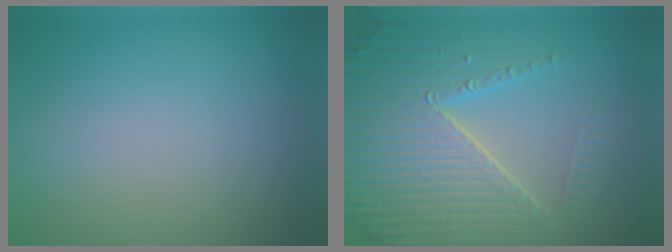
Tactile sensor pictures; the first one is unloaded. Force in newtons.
{"total": 6.4, "press": 6.2, "slide": 1.5}